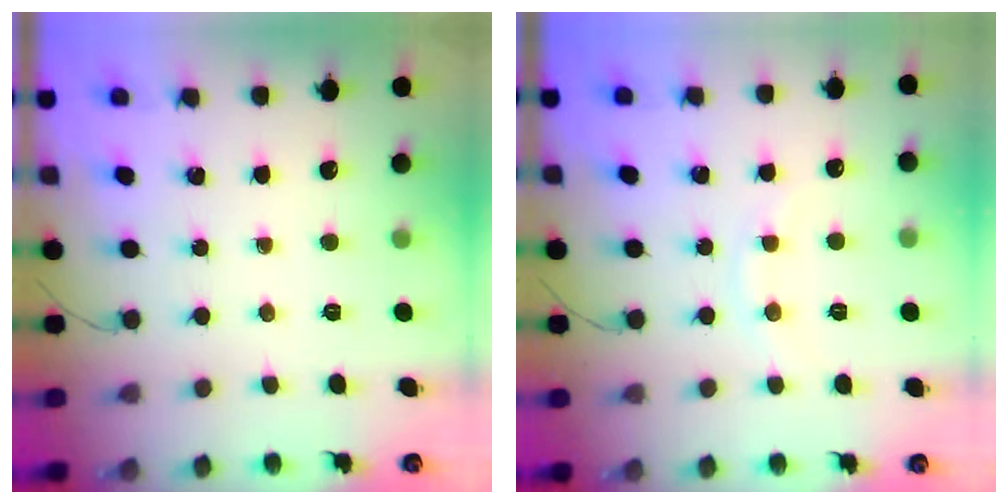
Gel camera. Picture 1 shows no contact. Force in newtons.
{"total": 6.1, "press": 5.8, "slide": 1.8}